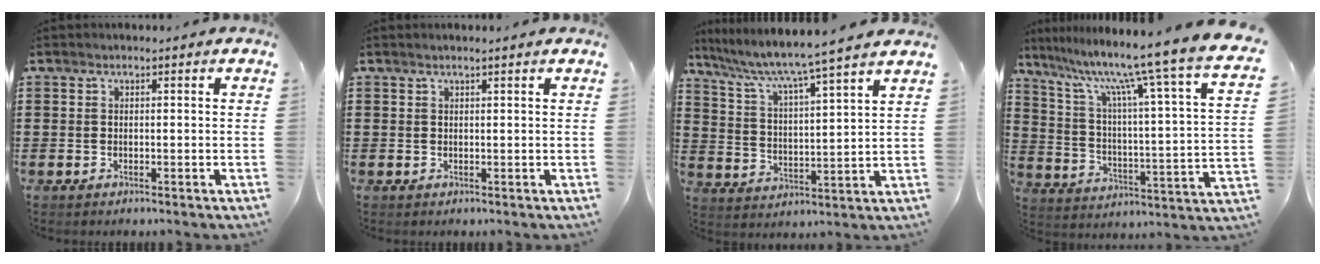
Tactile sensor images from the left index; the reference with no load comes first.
{"total": 0.6, "force": [0.5, 0.0, 0.3], "torque": [-0.007, 0.000, 0.009]}
{"total": 5.1, "force": [4.4, -0.4, 2.5], "torque": [-0.071, -0.041, 0.063]}
{"total": 10.5, "force": [8.5, -1.2, 6.1], "torque": [-0.135, -0.080, 0.121]}